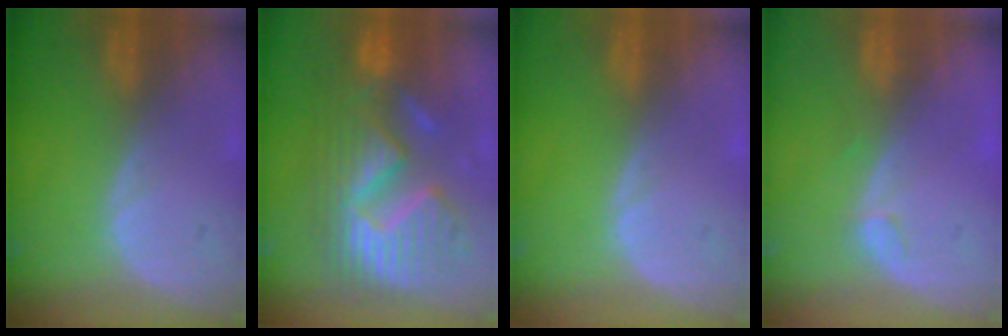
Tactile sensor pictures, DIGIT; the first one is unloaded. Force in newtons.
{"total": 13.1, "press": 13.0, "slide": 1.2}
{"total": 0.0}
{"total": 1.3, "press": 1.1, "slide": 0.5}